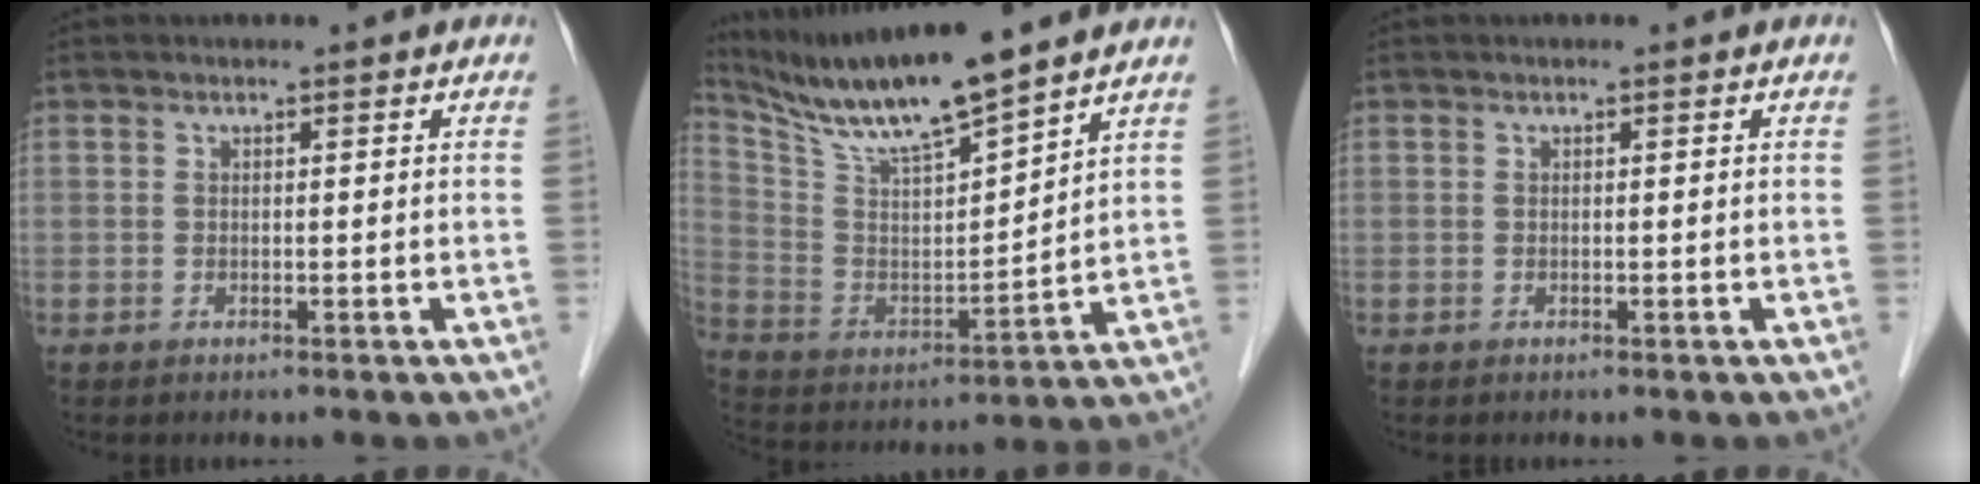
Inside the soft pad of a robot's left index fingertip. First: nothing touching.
{"total": 14.5, "force": [12.6, 0.0, 7.2], "torque": [-0.145, 0.003, 0.242]}
{"total": 0.0}